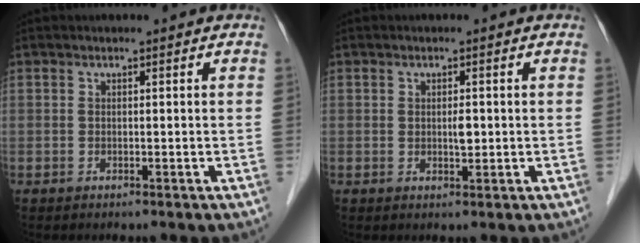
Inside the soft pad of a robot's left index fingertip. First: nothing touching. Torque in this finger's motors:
{"motor_torque": [0.04, 0.03, 0.05, 0.01]}